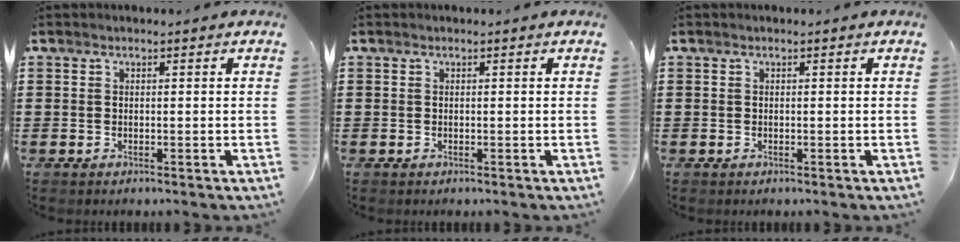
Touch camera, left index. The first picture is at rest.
{"total": 0.0}
{"total": 0.0}